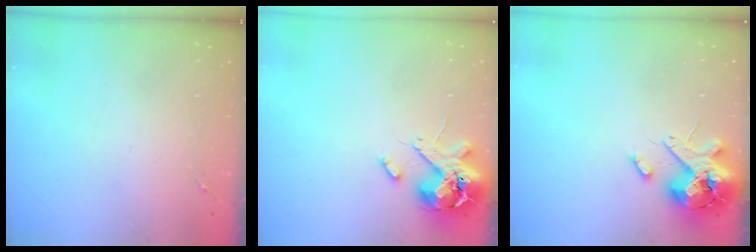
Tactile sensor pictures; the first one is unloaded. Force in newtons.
{"total": 12.8, "press": 12.6, "slide": 2.0}
{"total": 13.2, "press": 13.0, "slide": 2.2}